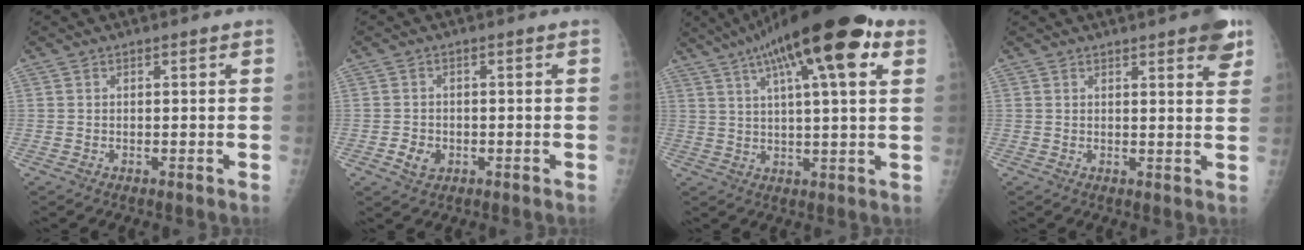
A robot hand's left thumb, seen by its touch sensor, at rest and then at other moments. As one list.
[{"total": 3.1, "force": [-1.0, 2.5, 1.6], "torque": [-0.022, 0.003, -0.012]}, {"total": 20.7, "force": [10.1, 5.3, 17.3], "torque": [-0.272, 0.008, 0.154]}, {"total": 6.1, "force": [3.6, 1.4, 4.8], "torque": [-0.046, -0.013, 0.042]}]